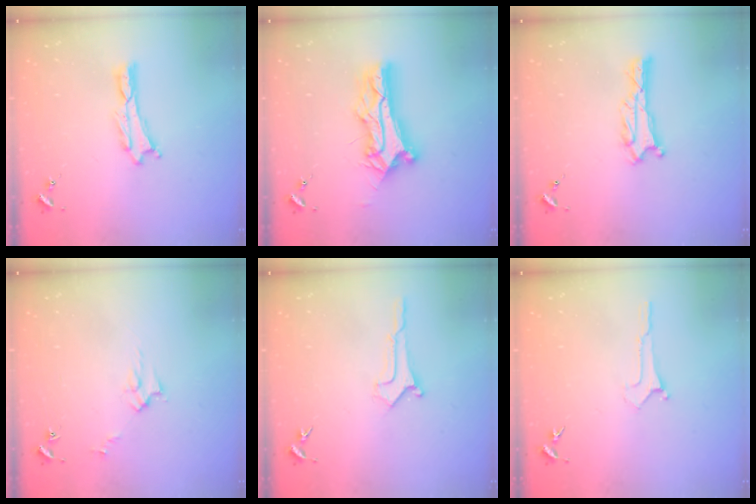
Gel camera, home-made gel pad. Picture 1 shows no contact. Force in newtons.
{"total": 11.0, "press": 11.0, "slide": 0.9}
{"total": 0.7, "press": 0.7, "slide": 0.1}
{"total": 3.0, "press": 3.0, "slide": 0.3}
{"total": 0.6, "press": 0.6, "slide": 0.1}
{"total": 0.0}